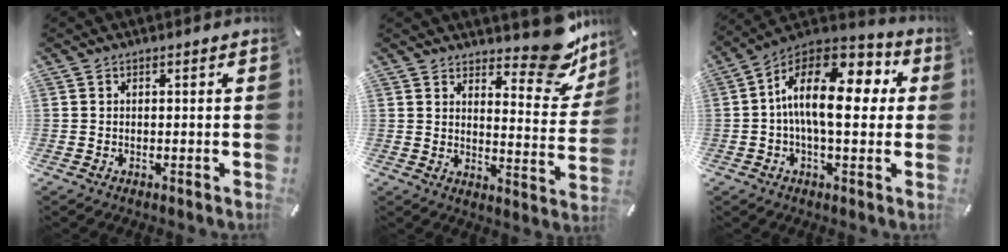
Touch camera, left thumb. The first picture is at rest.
{"total": 14.8, "force": [11.5, 6.2, 7.0], "torque": [-0.064, -0.104, 0.196]}
{"total": 18.8, "force": [2.2, 9.5, 16.0], "torque": [-0.272, -0.014, 0.033]}